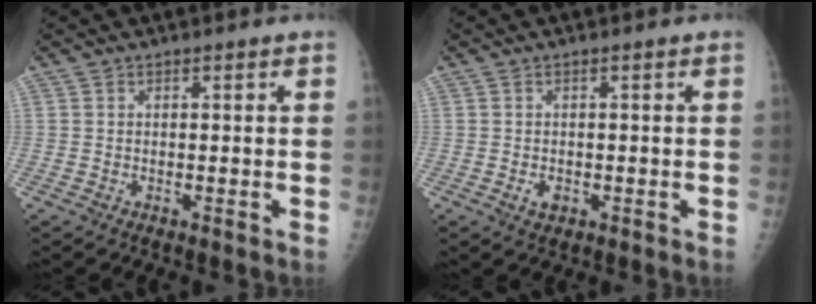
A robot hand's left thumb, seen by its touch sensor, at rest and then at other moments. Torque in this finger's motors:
{"motor_torque": [-0.47, 0.27, 0.31, 0.18, -0.01]}